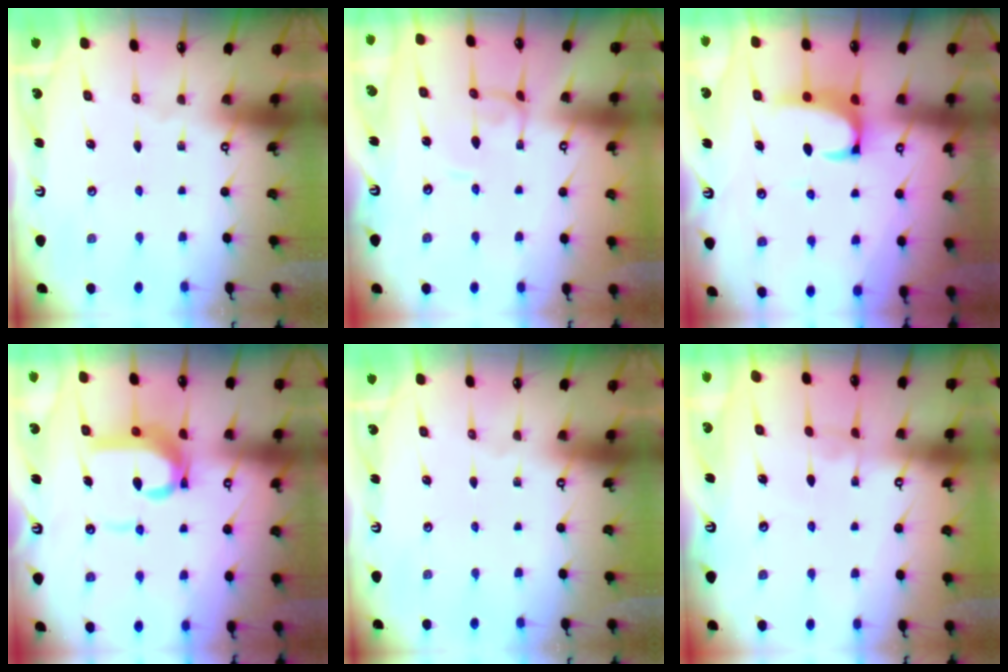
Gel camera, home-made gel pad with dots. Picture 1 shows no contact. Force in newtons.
{"total": 2.4, "press": 2.4, "slide": 0.1}
{"total": 2.1, "press": 1.8, "slide": 0.9}
{"total": 9.2, "press": 9.1, "slide": 0.9}
{"total": 0.0}
{"total": 1.4, "press": 1.3, "slide": 0.4}